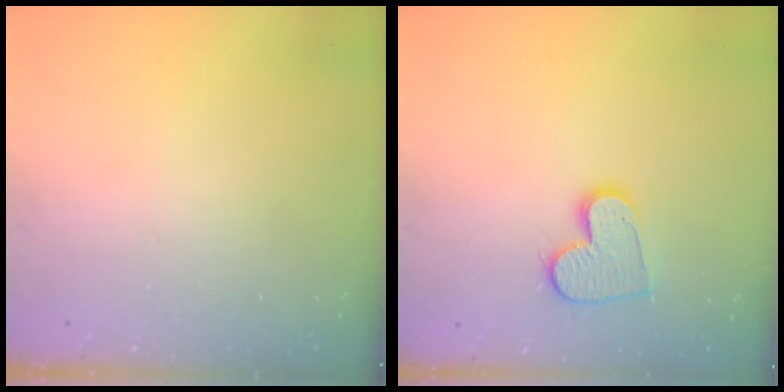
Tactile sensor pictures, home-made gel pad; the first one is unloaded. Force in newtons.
{"total": 12.0, "press": 11.9, "slide": 0.8}